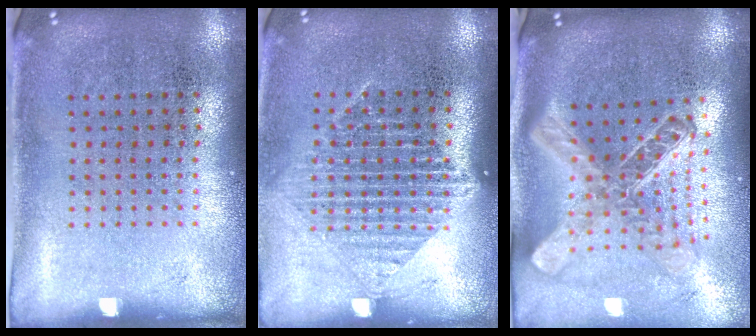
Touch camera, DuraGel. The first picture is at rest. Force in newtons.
{"total": 1.4, "press": 1.3, "slide": 0.6}
{"total": 2.7, "press": 2.0, "slide": 1.8}